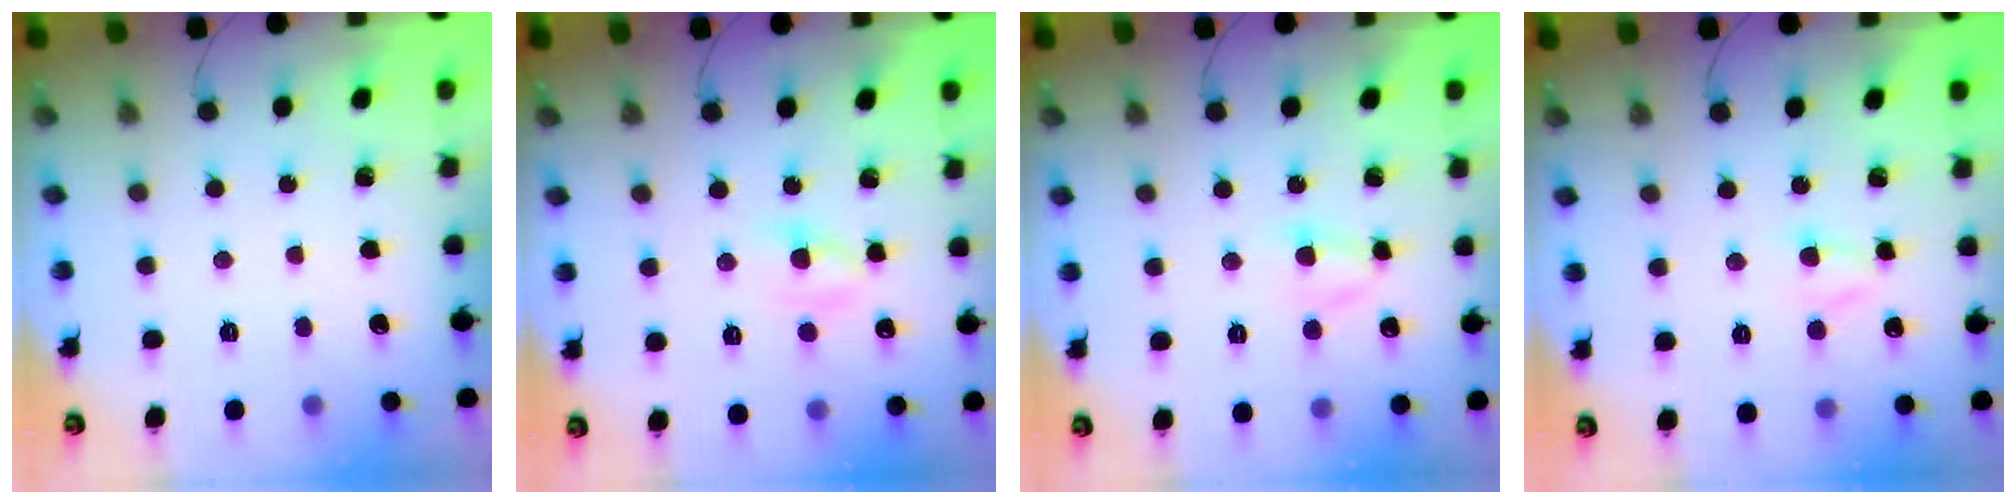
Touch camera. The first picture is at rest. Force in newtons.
{"total": 4.0, "press": 3.7, "slide": 1.4}
{"total": 3.7, "press": 3.5, "slide": 1.2}
{"total": 3.0, "press": 2.8, "slide": 0.9}